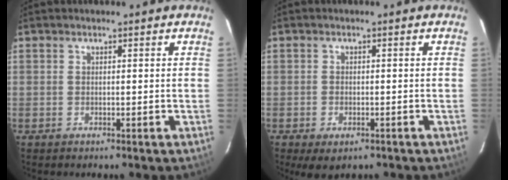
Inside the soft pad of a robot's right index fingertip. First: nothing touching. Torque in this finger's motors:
{"motor_torque": [0.76, -0.59, 0.33, 0.05]}